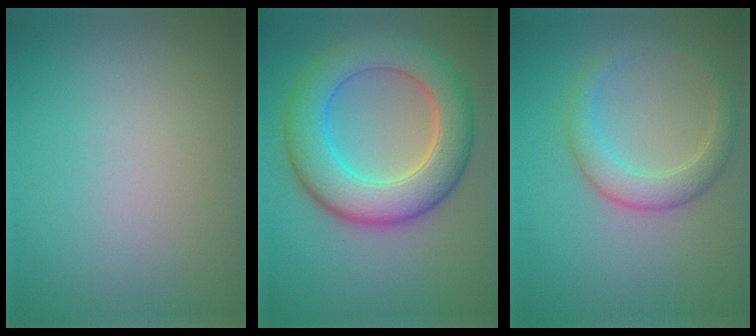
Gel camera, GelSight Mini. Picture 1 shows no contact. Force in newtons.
{"total": 7.8, "press": 7.8, "slide": 0.4}
{"total": 3.1, "press": 3.1, "slide": 0.1}